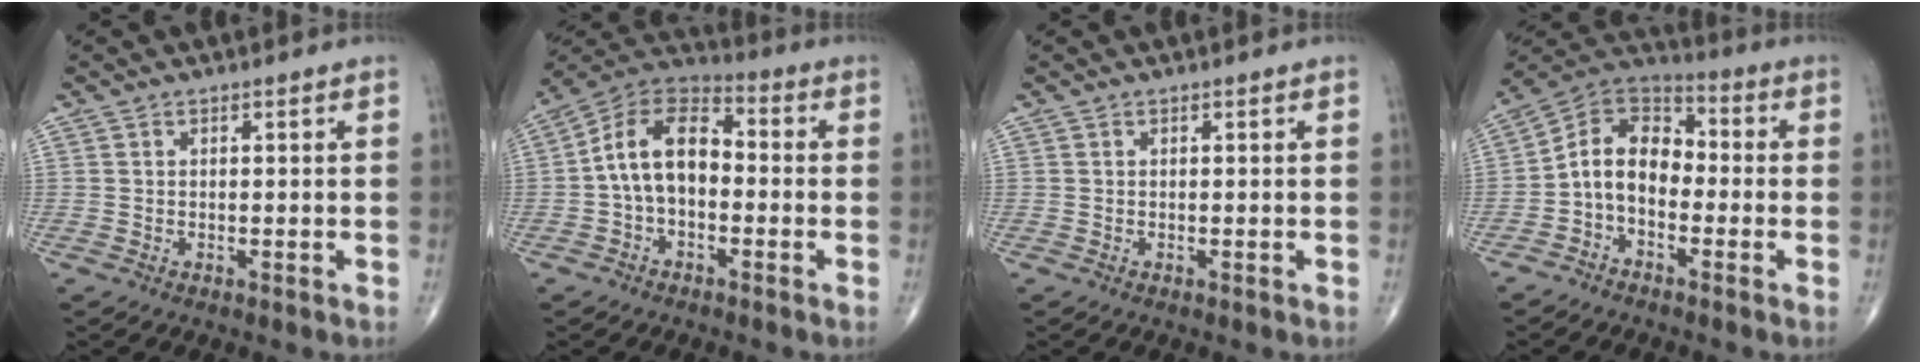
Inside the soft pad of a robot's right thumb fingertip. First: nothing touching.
{"total": 12.8, "force": [-1.0, 8.1, 9.9], "torque": [-0.158, 0.042, -0.033]}
{"total": 0.0}
{"total": 10.5, "force": [-2.2, 7.5, 7.1], "torque": [-0.099, 0.054, -0.058]}